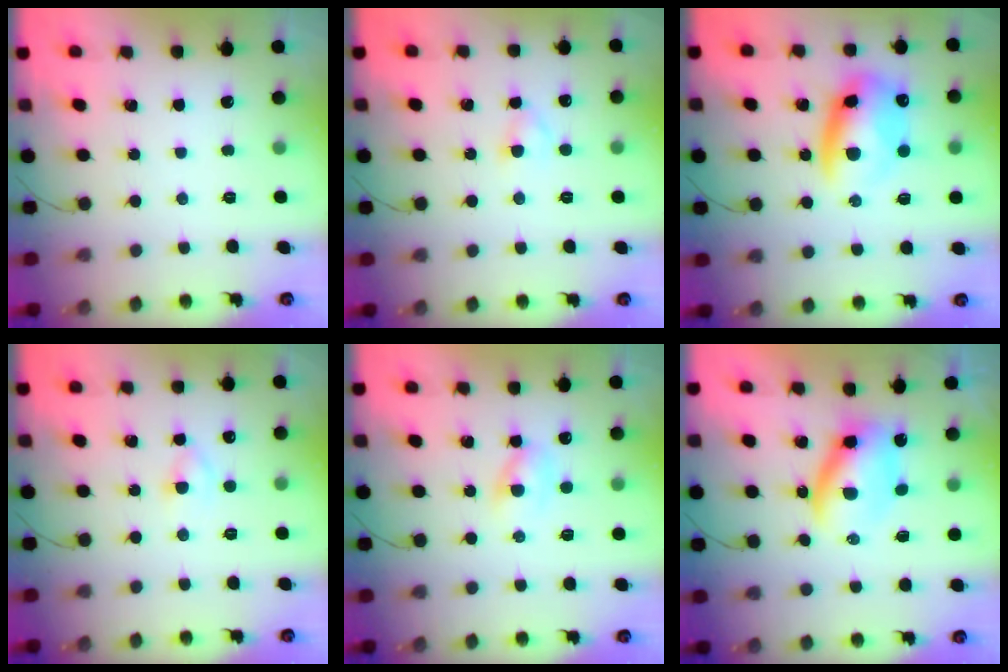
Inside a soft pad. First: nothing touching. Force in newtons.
{"total": 2.8, "press": 2.6, "slide": 1.1}
{"total": 12.9, "press": 12.5, "slide": 3.2}
{"total": 3.3, "press": 3.0, "slide": 1.3}
{"total": 2.6, "press": 2.4, "slide": 1.0}
{"total": 6.5, "press": 6.5, "slide": 0.7}